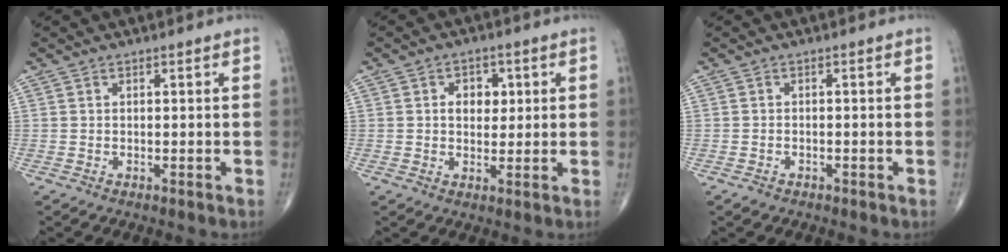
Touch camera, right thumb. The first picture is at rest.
{"total": 4.9, "force": [1.0, 3.7, 3.1], "torque": [-0.014, -0.001, 0.012]}
{"total": 1.3, "force": [-0.9, 0.8, 0.4], "torque": [-0.010, 0.002, -0.015]}